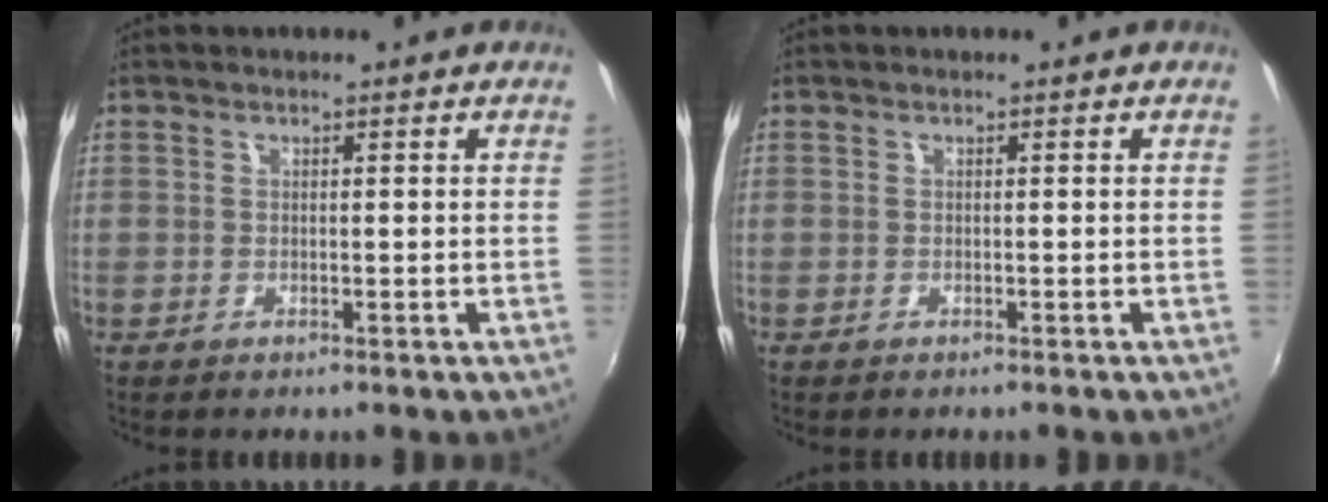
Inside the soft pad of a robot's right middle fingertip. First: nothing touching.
{"total": 0.0}